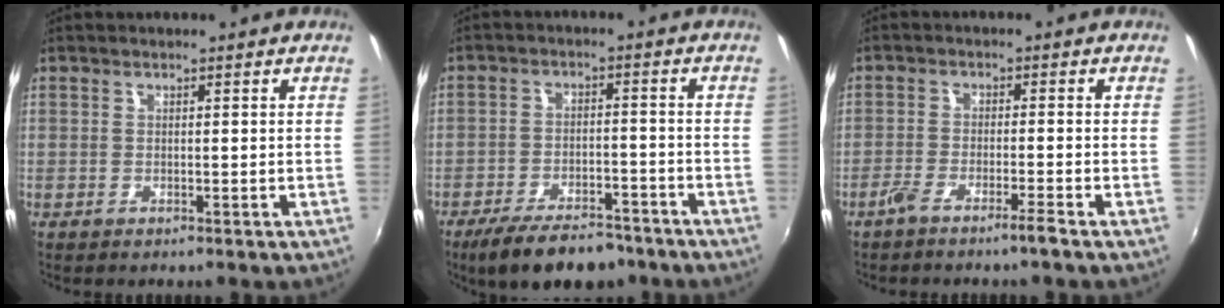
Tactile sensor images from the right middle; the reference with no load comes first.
{"total": 12.2, "force": [-9.5, 4.4, 6.2], "torque": [-0.133, -0.012, -0.147]}
{"total": 3.7, "force": [-2.9, -0.4, 2.2], "torque": [-0.061, -0.002, -0.059]}